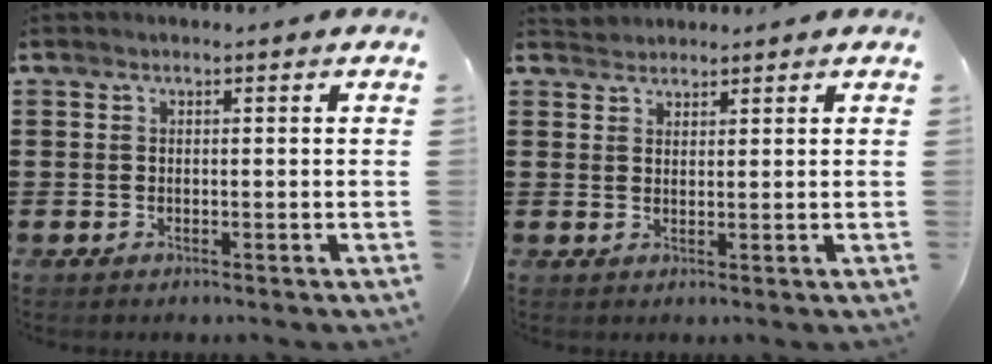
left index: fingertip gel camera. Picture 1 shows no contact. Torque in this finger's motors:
{"motor_torque": [0.33, -0.36, -0.01, 0.01]}